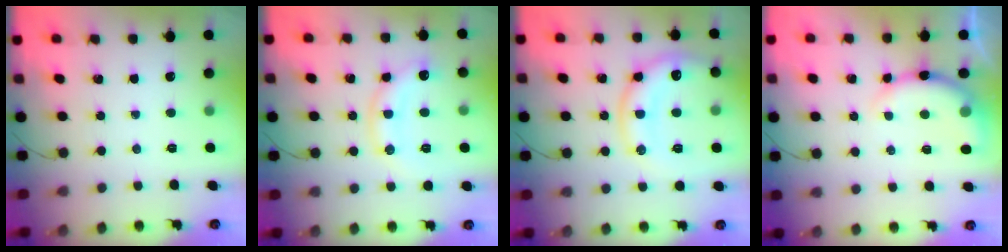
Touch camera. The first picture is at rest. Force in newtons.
{"total": 10.3, "press": 10.3, "slide": 0.8}
{"total": 15.4, "press": 15.3, "slide": 1.5}
{"total": 8.5, "press": 8.4, "slide": 1.6}